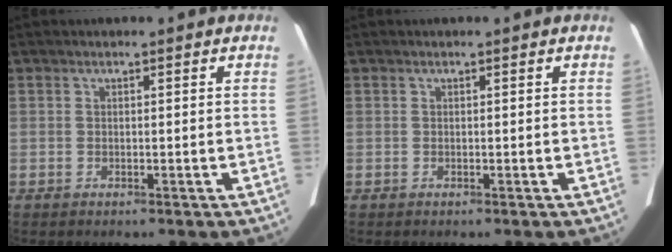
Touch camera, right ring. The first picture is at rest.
{"total": 0.0}